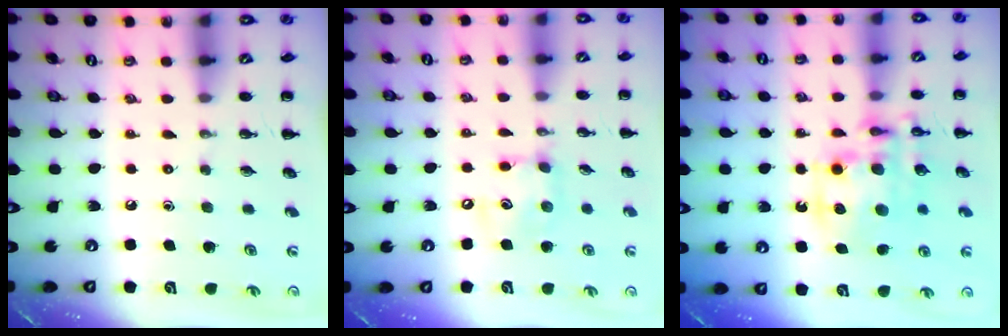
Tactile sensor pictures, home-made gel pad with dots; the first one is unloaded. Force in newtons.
{"total": 8.9, "press": 8.9, "slide": 0.9}
{"total": 13.2, "press": 13.0, "slide": 2.3}